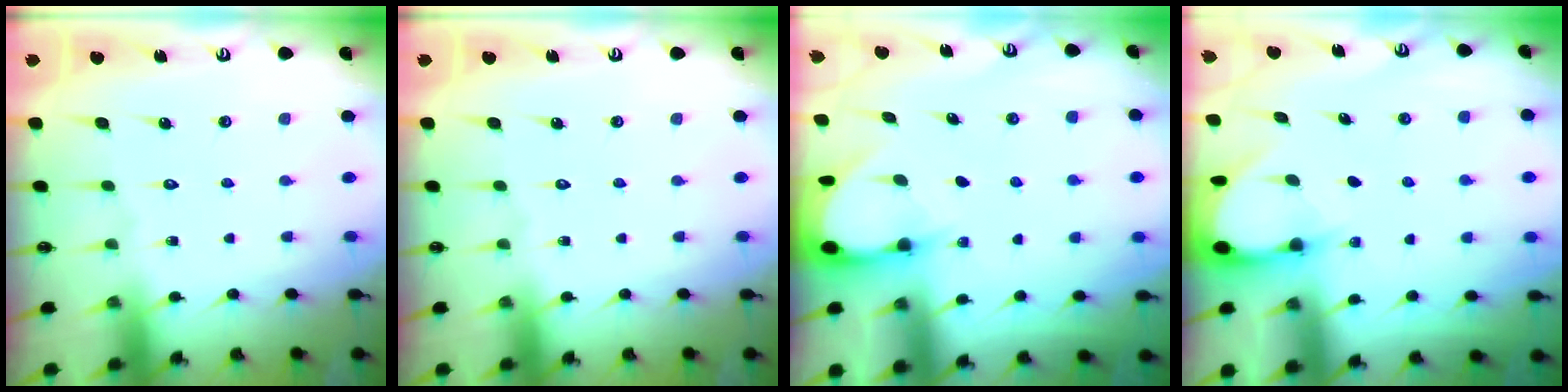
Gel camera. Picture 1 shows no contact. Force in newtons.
{"total": 0.0}
{"total": 2.9, "press": 2.9, "slide": 0.3}
{"total": 2.9, "press": 2.9, "slide": 0.3}